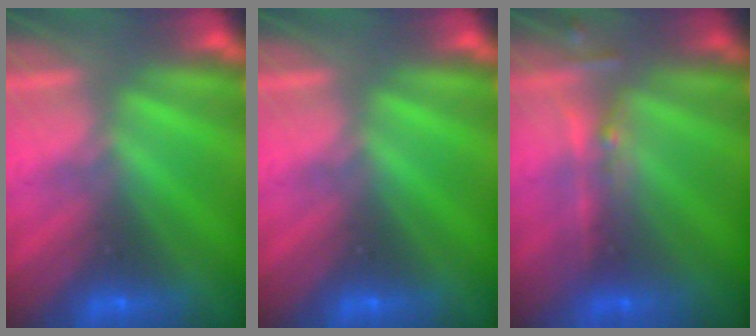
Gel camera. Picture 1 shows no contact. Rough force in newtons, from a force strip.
{"total": 0.0}
{"total": 2.4}